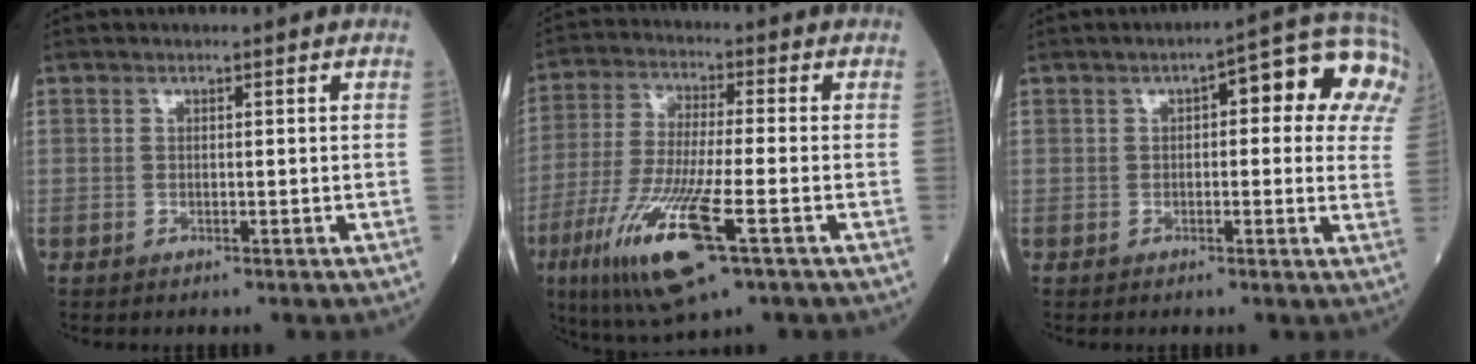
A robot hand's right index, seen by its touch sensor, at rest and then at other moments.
{"total": 15.0, "force": [-6.5, 1.5, 13.4], "torque": [-0.278, -0.036, -0.115]}
{"total": 13.6, "force": [4.3, 4.3, 12.2], "torque": [-0.146, 0.039, 0.042]}